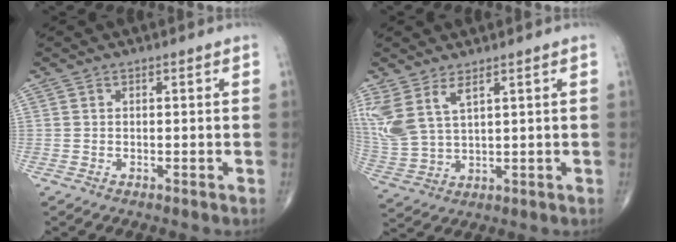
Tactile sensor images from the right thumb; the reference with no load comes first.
{"total": 9.6, "force": [5.0, 4.2, 7.0], "torque": [-0.170, -0.018, 0.119]}